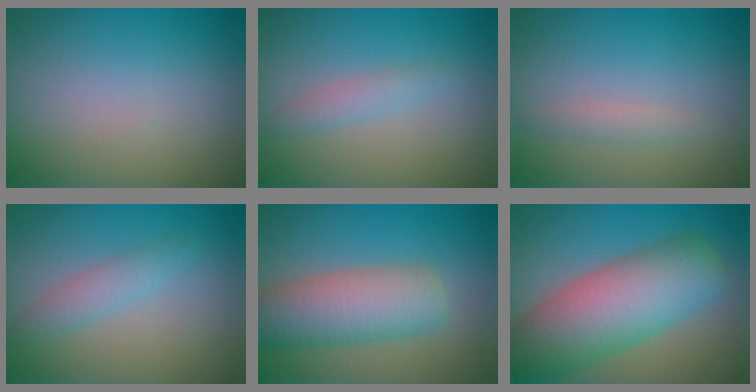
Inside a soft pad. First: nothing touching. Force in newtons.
{"total": 1.5, "press": 1.5, "slide": 0.1}
{"total": 1.1, "press": 1.1, "slide": 0.1}
{"total": 2.1, "press": 2.1, "slide": 0.2}
{"total": 7.1, "press": 7.1, "slide": 0.4}
{"total": 10.8, "press": 10.8, "slide": 0.5}